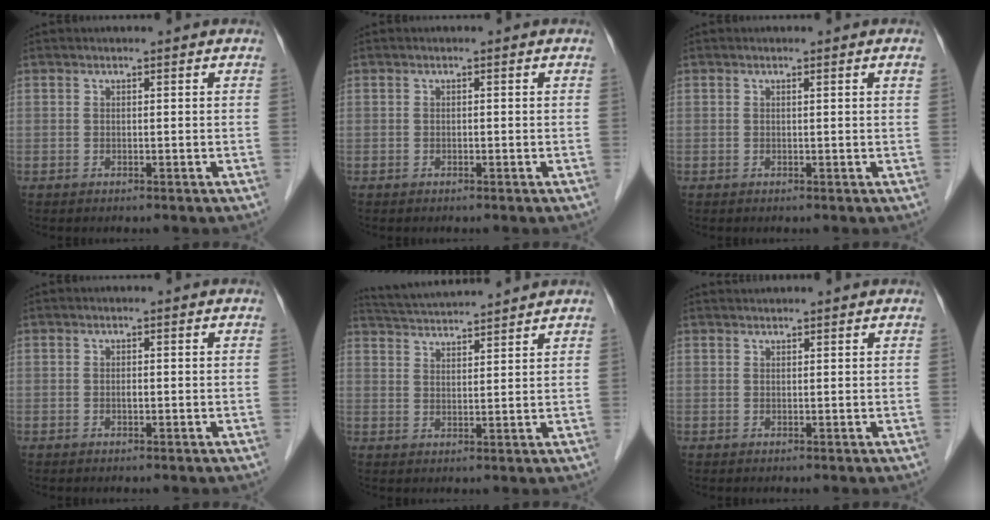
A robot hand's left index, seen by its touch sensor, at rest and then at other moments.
{"total": 0.0}
{"total": 0.8, "force": [0.2, -0.1, 0.7], "torque": [-0.012, -0.001, 0.004]}
{"total": 0.6, "force": [-0.3, 0.3, 0.4], "torque": [-0.009, -0.003, -0.006]}
{"total": 9.3, "force": [8.9, -0.4, 2.7], "torque": [-0.058, 0.026, 0.145]}
{"total": 2.6, "force": [2.6, 0.1, 0.6], "torque": [-0.005, 0.027, 0.040]}